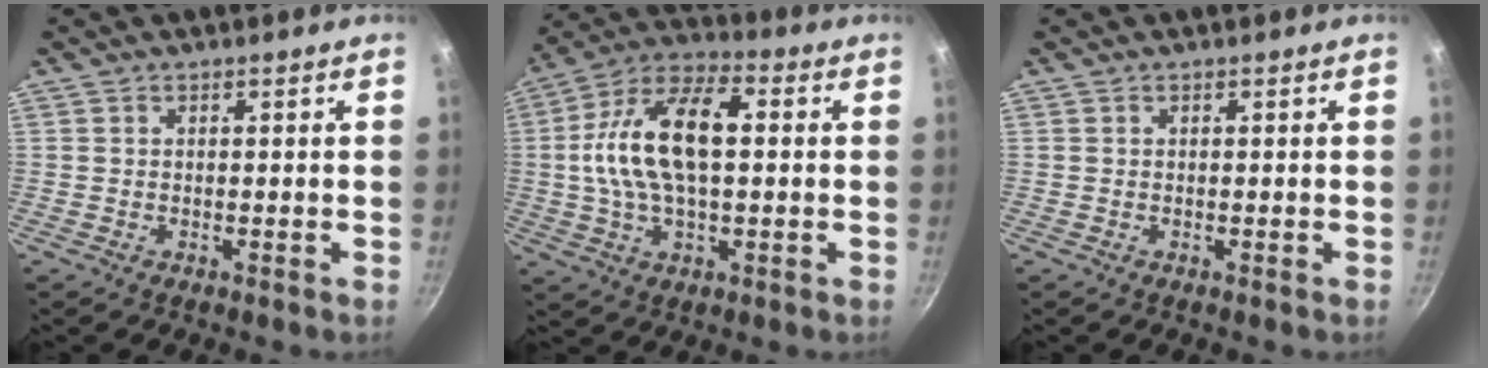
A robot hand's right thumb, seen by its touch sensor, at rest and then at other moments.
{"total": 17.4, "force": [1.5, 9.1, 14.8], "torque": [-0.262, 0.031, 0.012]}
{"total": 0.0}